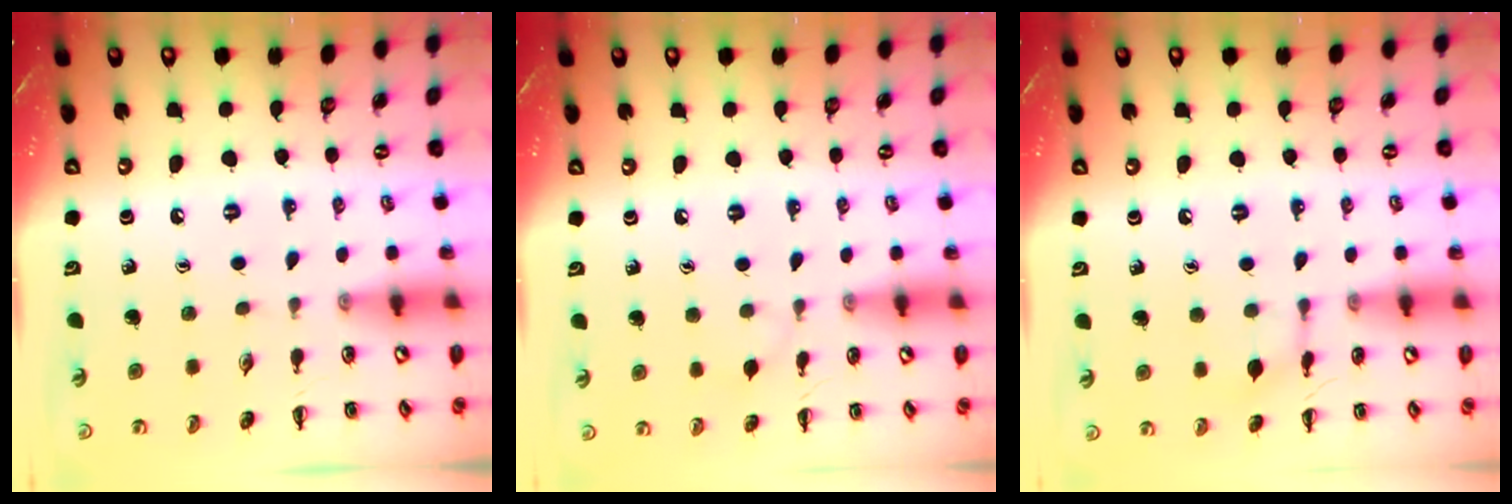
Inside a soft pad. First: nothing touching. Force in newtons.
{"total": 4.7, "press": 4.4, "slide": 1.6}
{"total": 6.2, "press": 6.0, "slide": 1.6}